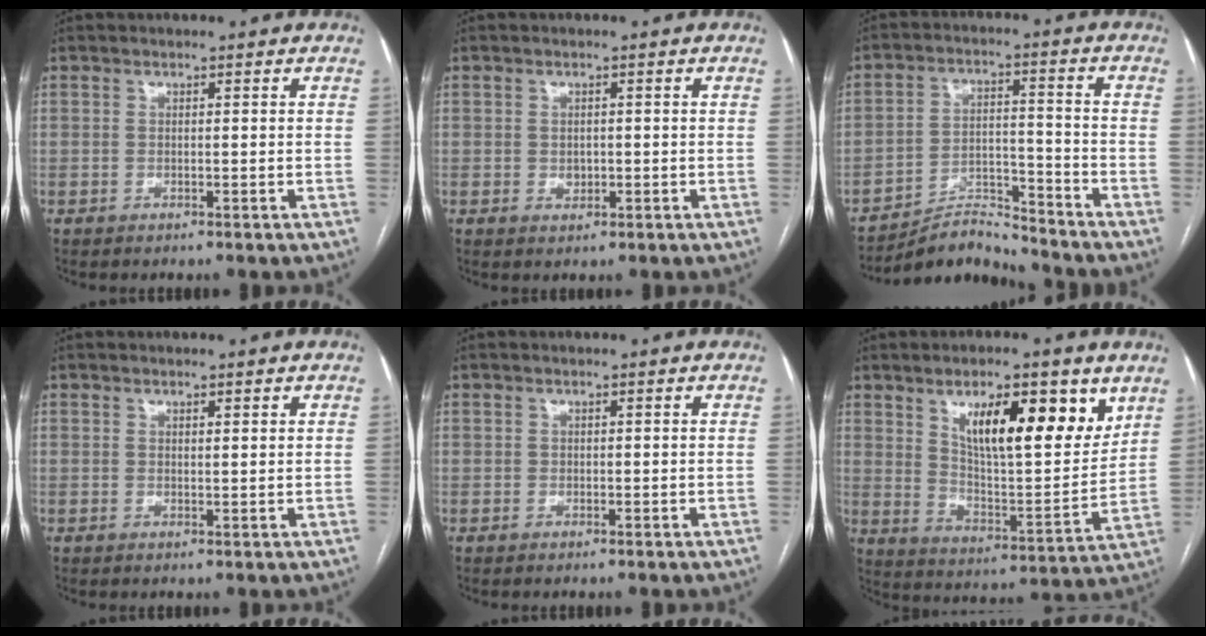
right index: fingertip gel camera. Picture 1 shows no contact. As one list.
[{"total": 1.7, "force": [-0.2, 1.3, 1.1], "torque": [-0.016, 0.001, 0.001]}, {"total": 7.0, "force": [-6.9, 0.1, -1.0], "torque": [0.016, 0.023, -0.120]}, {"total": 0.9, "force": [0.7, -0.1, 0.5], "torque": [-0.010, -0.003, 0.010]}, {"total": 0.0}, {"total": 16.1, "force": [8.4, 4.2, 13.1], "torque": [-0.199, -0.007, 0.143]}]